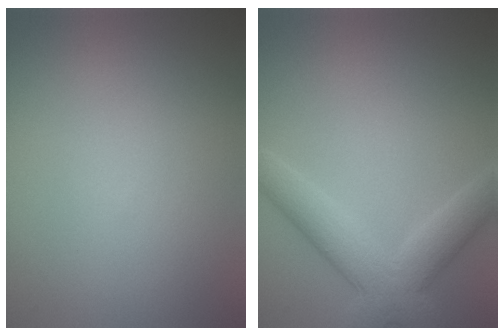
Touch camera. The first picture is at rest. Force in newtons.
{"total": 5.5, "press": 5.4, "slide": 0.4}